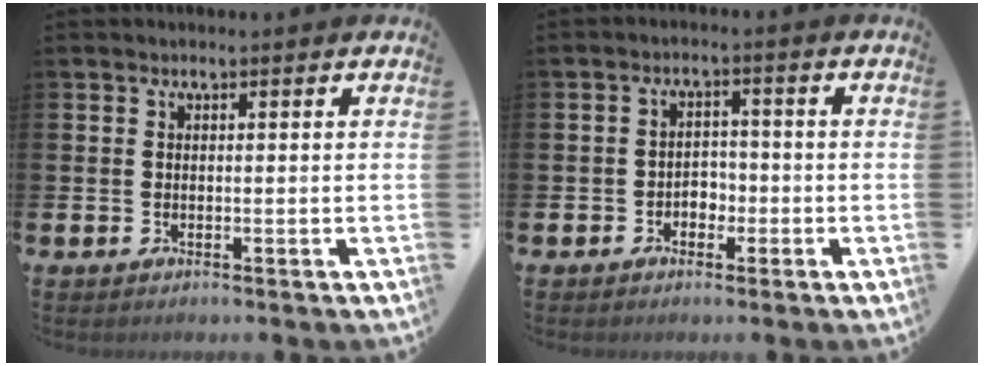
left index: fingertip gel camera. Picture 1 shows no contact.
{"total": 2.4, "force": [-1.4, 1.8, 0.8], "torque": [-0.013, 0.004, -0.034]}